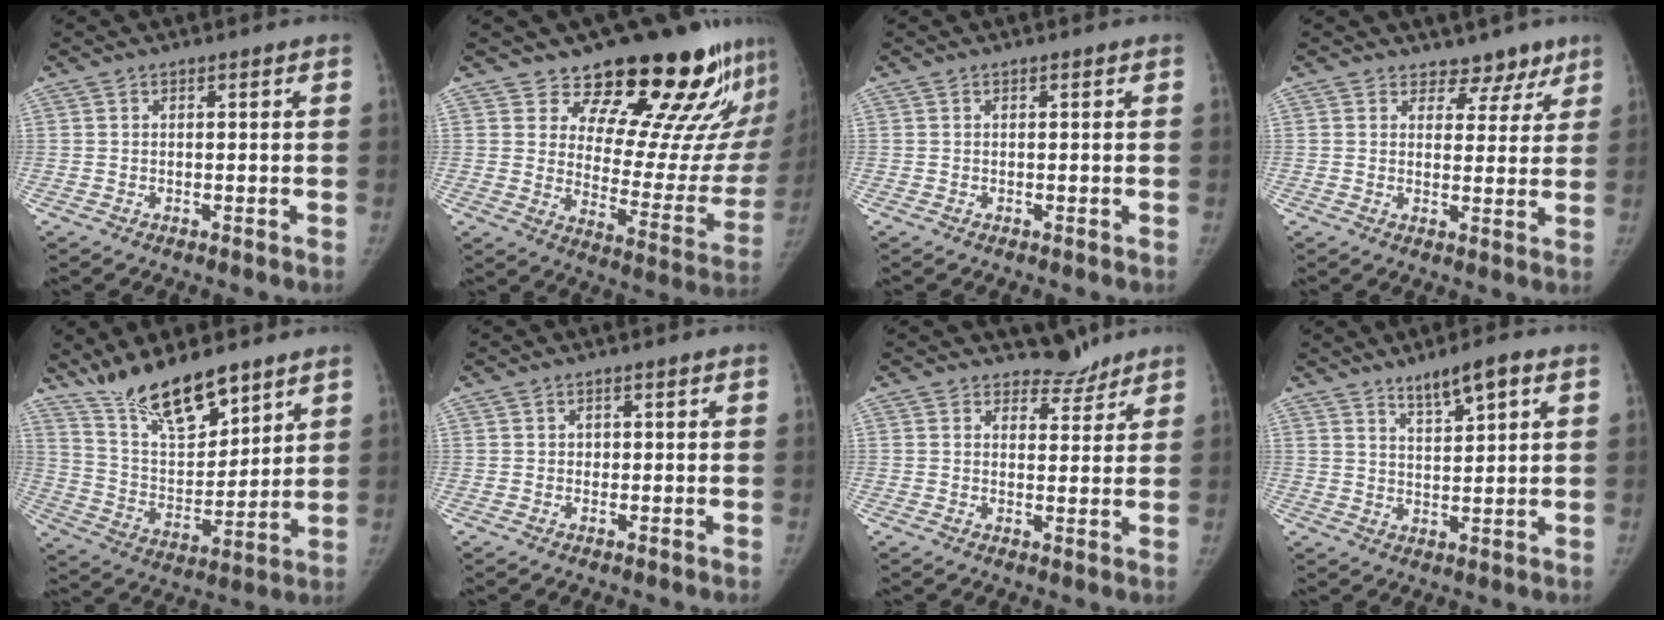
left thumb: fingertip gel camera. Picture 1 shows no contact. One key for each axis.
{"total": 22.8, "fx": 18.3, "fy": 8.5, "fz": 10.7, "tx": -0.088, "ty": -0.129, "tz": 0.241}
{"total": 0.0}
{"total": 5.8, "fx": 4.4, "fy": 3.6, "fz": 0.9, "tx": 0.025, "ty": -0.028, "tz": 0.052}
{"total": 16.2, "fx": 12.4, "fy": 5.6, "fz": 8.7, "tx": -0.115, "ty": -0.072, "tz": 0.234}
{"total": 1.2, "fx": 0.2, "fy": 1.1, "fz": 0.4, "tx": 0.001, "ty": 0.002, "tz": 0.000}
{"total": 4.1, "fx": 3.6, "fy": 1.9, "fz": 0.0, "tx": 0.025, "ty": -0.029, "tz": 0.050}
{"total": 6.4, "fx": 4.0, "fy": 1.6, "fz": 4.7, "tx": -0.070, "ty": -0.020, "tz": 0.067}